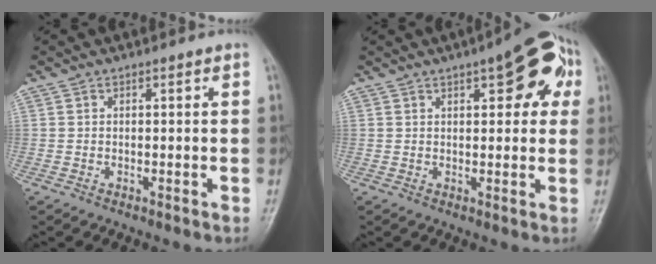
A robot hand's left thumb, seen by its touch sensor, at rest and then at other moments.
{"total": 11.7, "force": [4.5, 4.8, 9.7], "torque": [-0.086, 0.010, 0.048]}